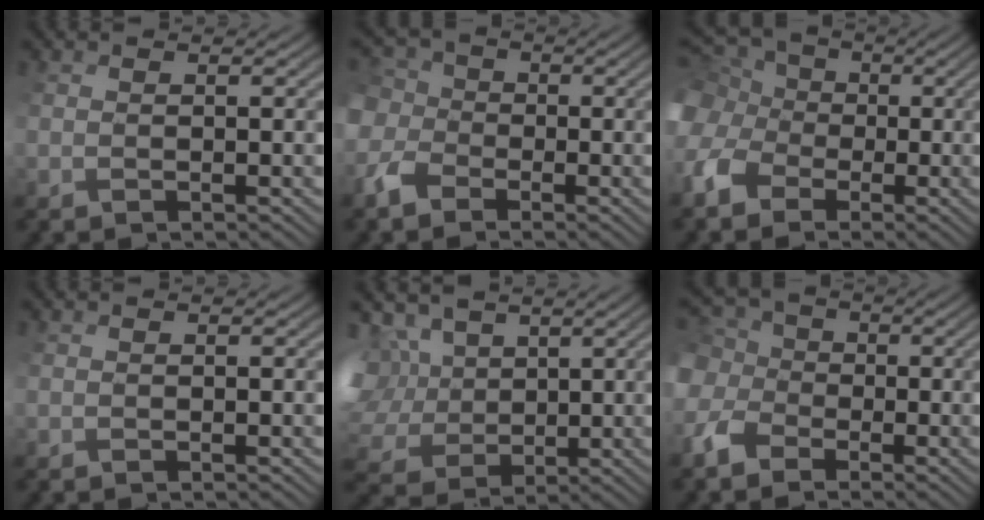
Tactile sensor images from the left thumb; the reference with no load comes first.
{"total": 4.7, "force": [-1.8, 3.8, 2.1], "torque": [-0.066, 0.005, -0.048]}
{"total": 10.9, "force": [-1.3, 9.2, 5.7], "torque": [-0.199, -0.009, -0.033]}
{"total": 0.0}
{"total": 9.9, "force": [4.7, 7.2, 4.8], "torque": [-0.152, 0.015, 0.094]}
{"total": 6.9, "force": [-2.1, 5.7, 3.4], "torque": [-0.105, -0.007, -0.045]}